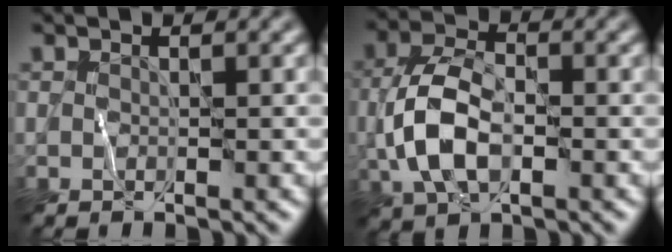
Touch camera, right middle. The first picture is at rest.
{"total": 5.6, "force": [-1.2, 3.0, 4.6], "torque": [-0.100, 0.004, -0.031]}